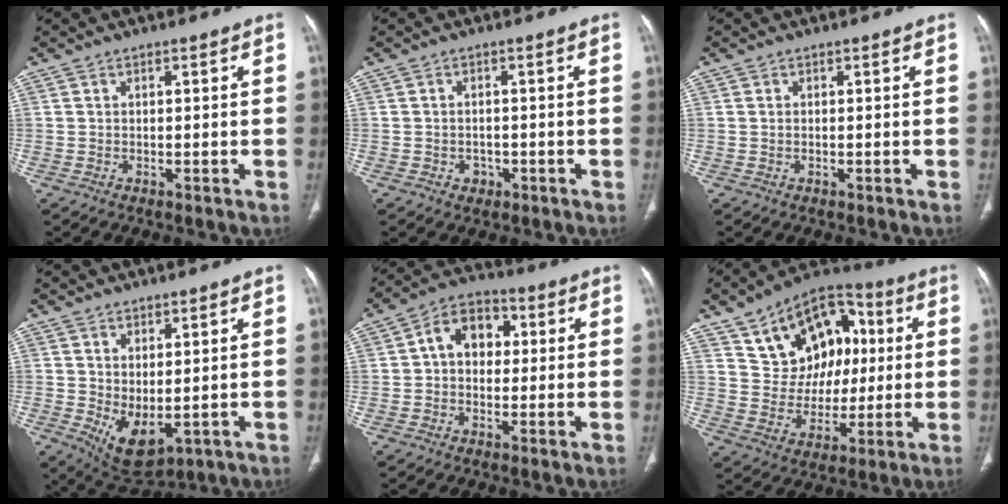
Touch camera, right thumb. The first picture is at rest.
{"total": 1.9, "force": [-0.8, 1.6, 0.7], "torque": [-0.002, 0.006, -0.006]}
{"total": 0.0}
{"total": 7.4, "force": [-0.5, 3.8, 6.4], "torque": [-0.099, -0.014, 0.017]}
{"total": 8.7, "force": [1.2, 6.5, 5.7], "torque": [-0.062, 0.019, 0.010]}
{"total": 18.0, "force": [5.6, 13.2, 11.0], "torque": [-0.115, 0.011, 0.100]}